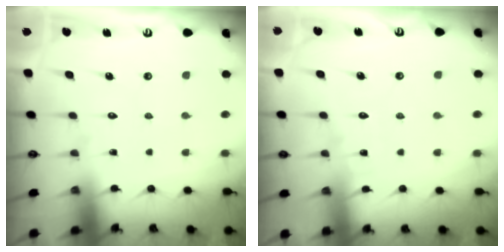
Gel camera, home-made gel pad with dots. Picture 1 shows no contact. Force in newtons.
{"total": 2.9, "press": 2.9, "slide": 0.3}